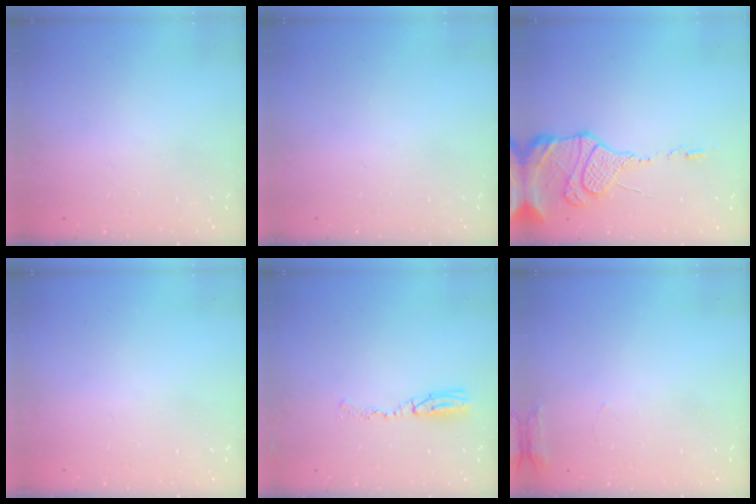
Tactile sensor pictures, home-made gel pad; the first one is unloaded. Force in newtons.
{"total": 0.0}
{"total": 15.6, "press": 15.1, "slide": 3.7}
{"total": 0.0}
{"total": 5.6, "press": 5.3, "slide": 1.9}
{"total": 5.2, "press": 5.0, "slide": 1.3}